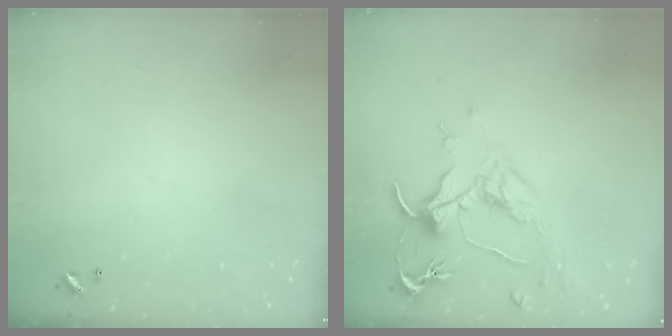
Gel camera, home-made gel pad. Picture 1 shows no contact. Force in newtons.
{"total": 1.6, "press": 1.4, "slide": 0.9}